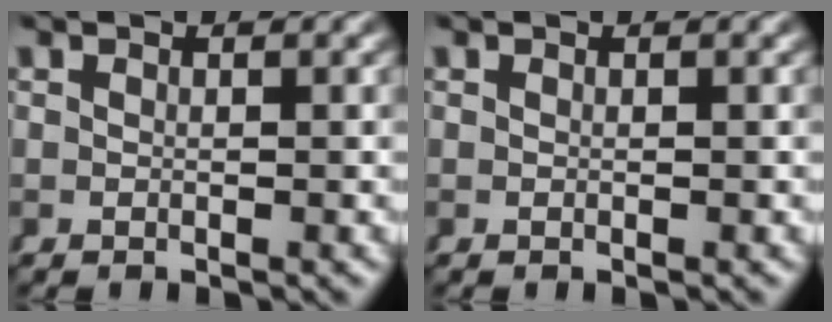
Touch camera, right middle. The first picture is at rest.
{"total": 0.0}